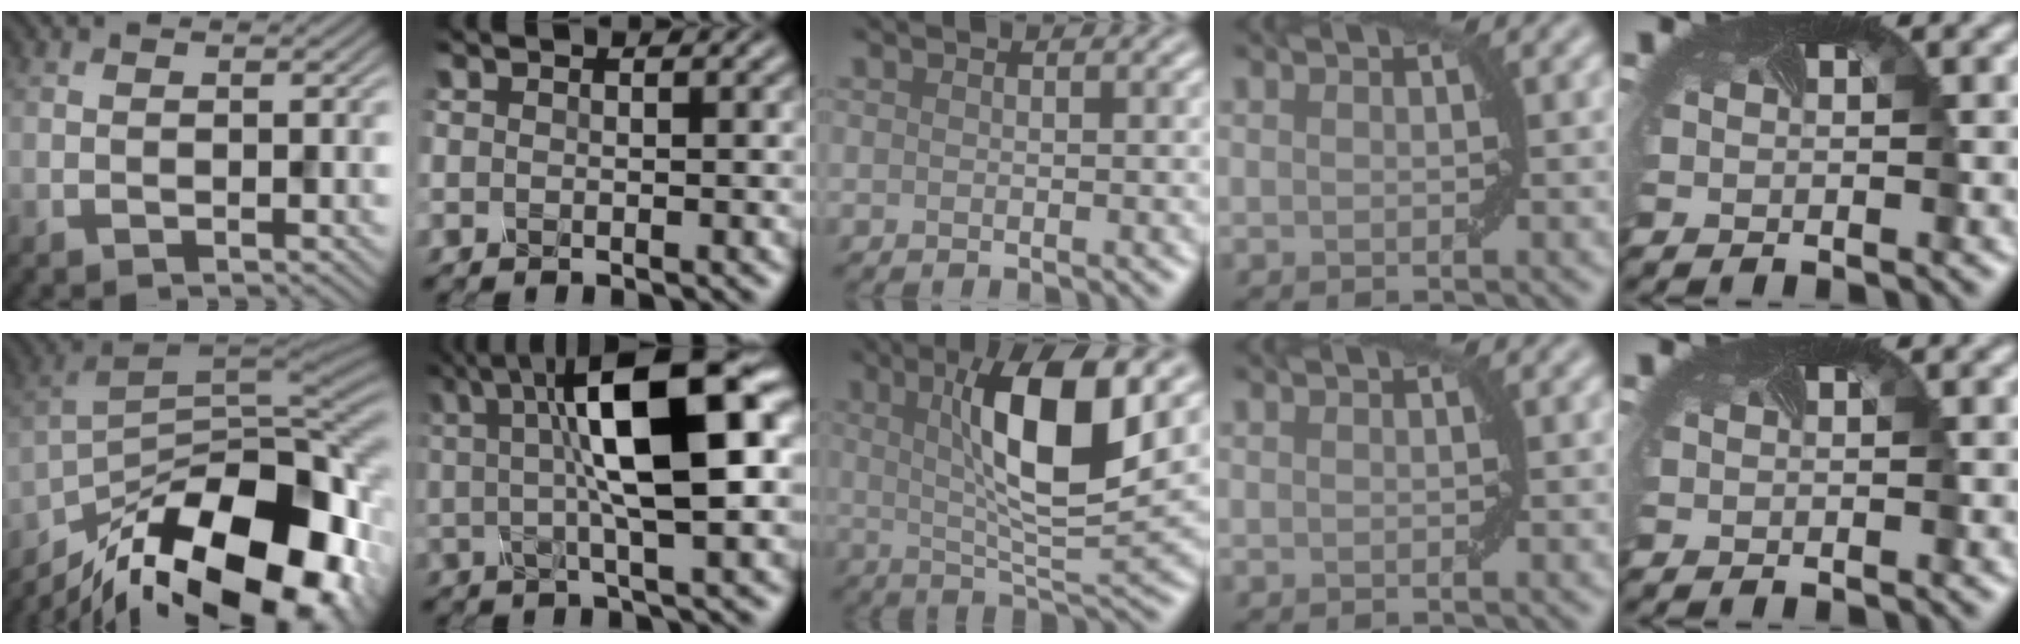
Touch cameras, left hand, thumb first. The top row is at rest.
{"thumb": {"total": 19.4, "force": [-12.0, 8.2, 12.9], "torque": [-0.227, -0.037, -0.186]}, "index": {"total": 11.8, "force": [2.9, 3.0, 11.0], "torque": [-0.166, 0.019, 0.046]}, "middle": {"total": 9.5, "force": [2.6, 2.3, 8.8], "torque": [-0.138, -0.004, 0.047]}}